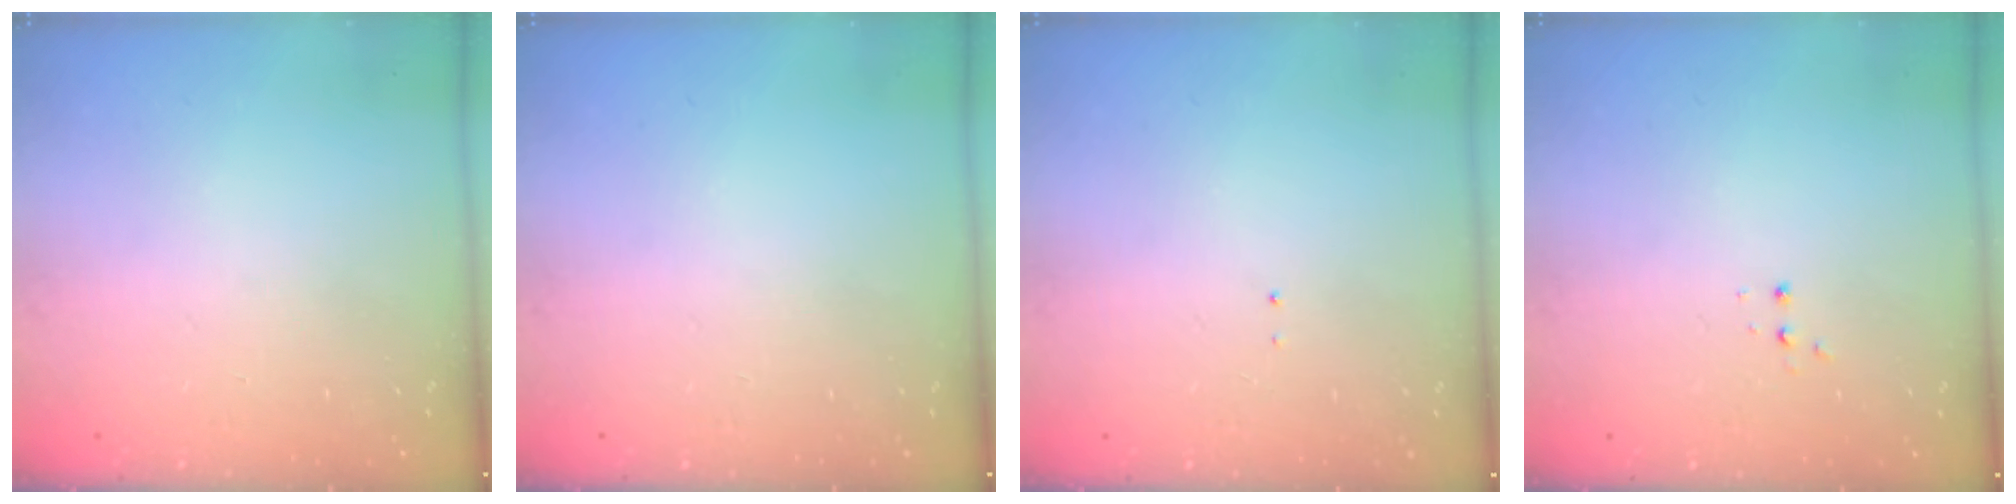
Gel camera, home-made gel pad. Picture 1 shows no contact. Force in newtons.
{"total": 0.0}
{"total": 0.7, "press": 0.7, "slide": 0.1}
{"total": 2.8, "press": 2.8, "slide": 0.5}